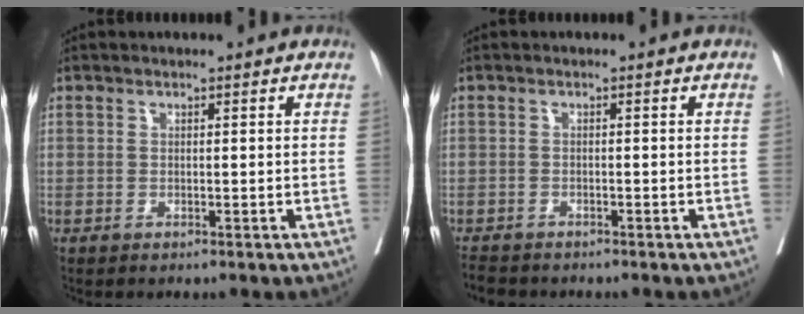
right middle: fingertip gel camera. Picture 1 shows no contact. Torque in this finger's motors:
{"motor_torque": [0.60, -0.80, 0.12, 0.04]}